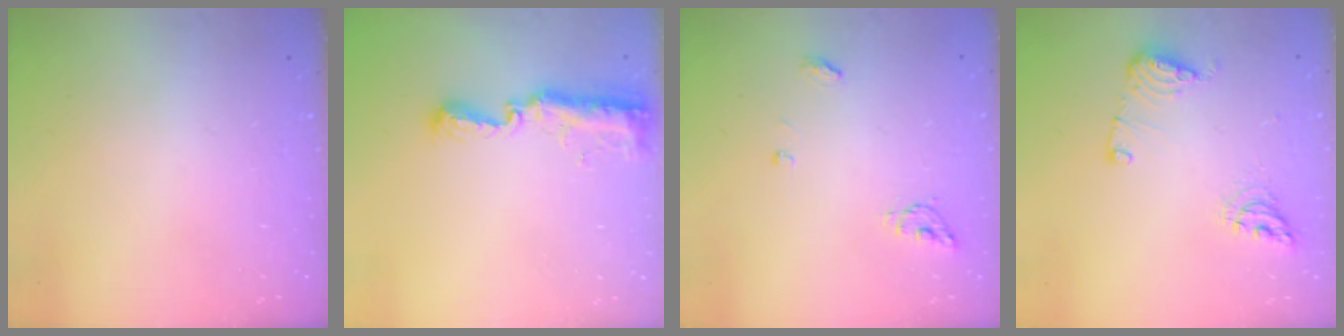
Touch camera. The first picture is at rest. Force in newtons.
{"total": 8.8, "press": 8.8, "slide": 0.9}
{"total": 5.2, "press": 5.2, "slide": 0.0}
{"total": 10.2, "press": 10.1, "slide": 1.2}